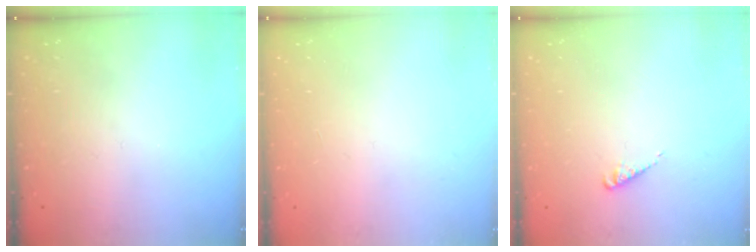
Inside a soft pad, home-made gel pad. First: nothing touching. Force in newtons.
{"total": 0.0}
{"total": 2.4, "press": 2.4, "slide": 0.3}